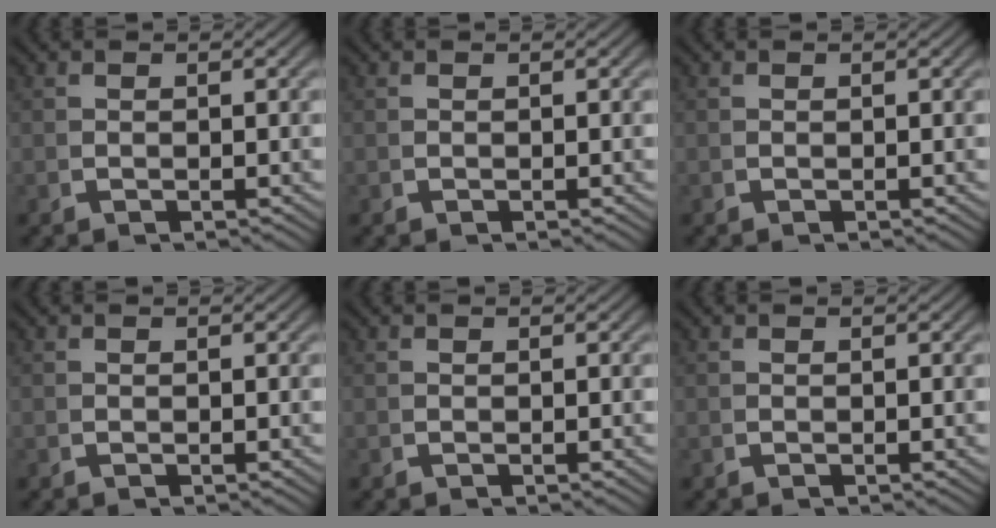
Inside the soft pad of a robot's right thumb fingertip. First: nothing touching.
{"total": 0.0}
{"total": 0.0}
{"total": 0.0}
{"total": 0.0}
{"total": 0.0}